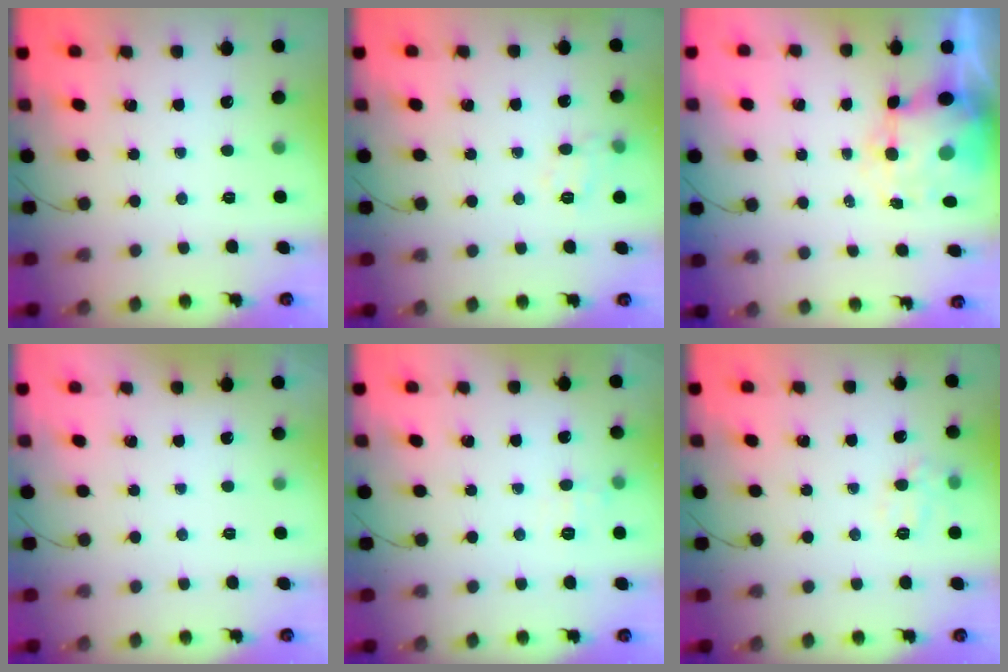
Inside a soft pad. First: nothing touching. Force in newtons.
{"total": 8.5, "press": 8.4, "slide": 1.2}
{"total": 8.7, "press": 8.5, "slide": 2.0}
{"total": 1.9, "press": 1.9, "slide": 0.3}
{"total": 5.7, "press": 5.5, "slide": 1.7}
{"total": 8.6, "press": 8.5, "slide": 1.3}